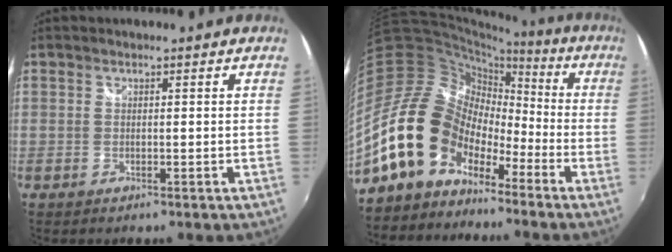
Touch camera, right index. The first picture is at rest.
{"total": 16.1, "force": [-10.3, 10.4, 6.7], "torque": [-0.129, 0.020, -0.198]}